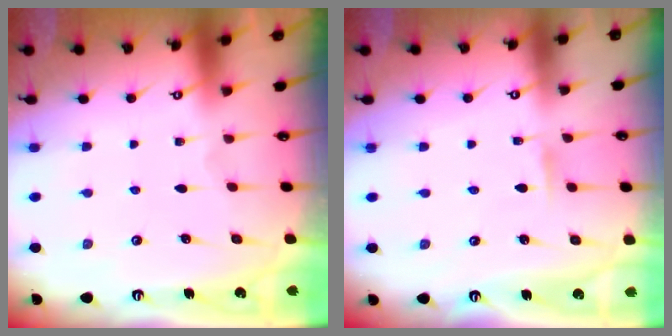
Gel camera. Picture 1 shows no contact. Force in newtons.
{"total": 2.7, "press": 2.7, "slide": 0.3}